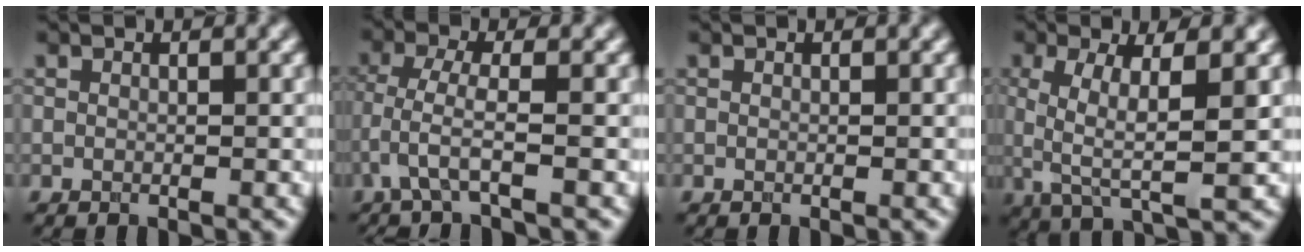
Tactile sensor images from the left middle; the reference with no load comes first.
{"total": 3.2, "force": [-1.5, 0.2, 2.7], "torque": [-0.060, 0.002, -0.038]}
{"total": 0.0}
{"total": 6.3, "force": [0.3, 1.9, 6.0], "torque": [-0.120, -0.003, 0.006]}